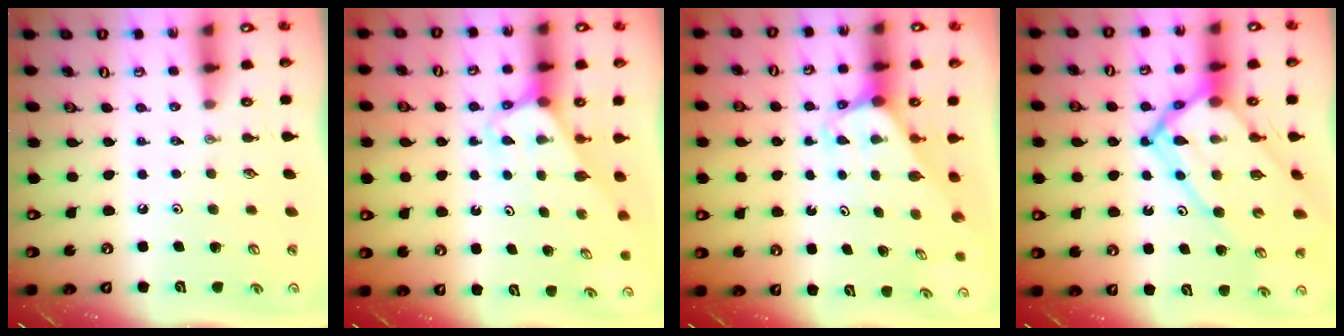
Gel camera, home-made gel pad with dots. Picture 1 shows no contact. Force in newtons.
{"total": 3.2, "press": 3.2, "slide": 0.2}
{"total": 2.0, "press": 2.0, "slide": 0.1}
{"total": 17.8, "press": 17.7, "slide": 1.7}